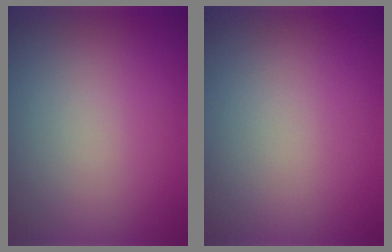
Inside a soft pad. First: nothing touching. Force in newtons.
{"total": 0.0}